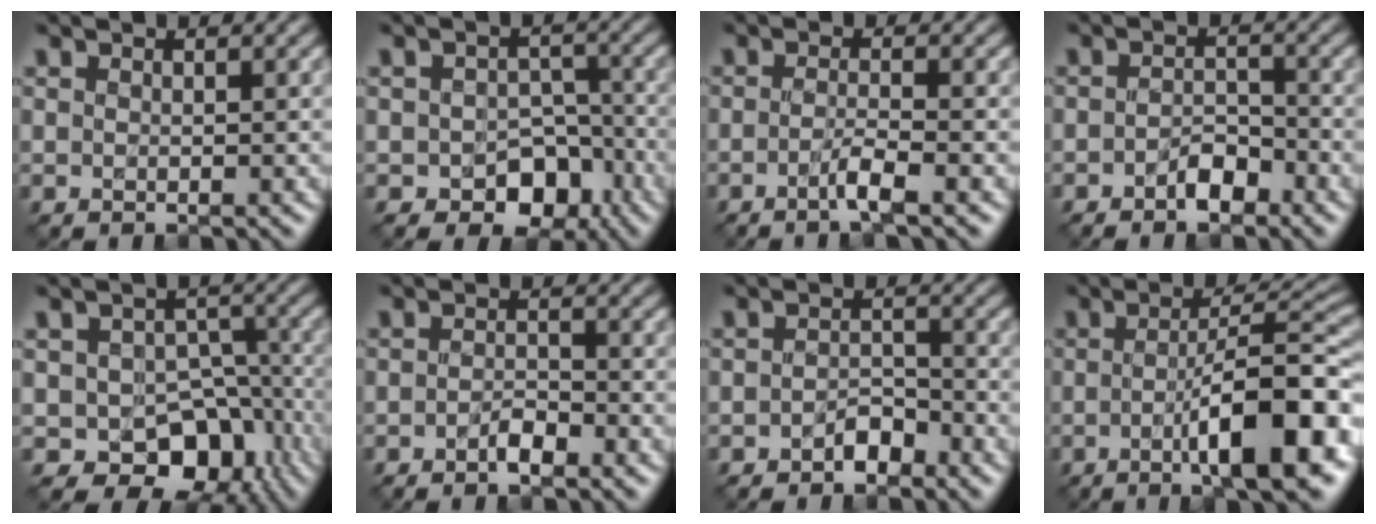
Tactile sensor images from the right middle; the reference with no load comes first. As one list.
[{"total": 5.1, "force": [-2.3, 3.6, 2.7], "torque": [-0.027, -0.005, -0.032]}, {"total": 2.2, "force": [-1.0, 0.1, 2.0], "torque": [-0.034, 0.006, -0.028]}, {"total": 2.2, "force": [-1.5, 1.0, 1.4], "torque": [-0.021, 0.011, -0.028]}, {"total": 8.3, "force": [-3.4, 5.9, 4.8], "torque": [-0.059, -0.013, -0.053]}, {"total": 1.6, "force": [-1.0, 0.5, 1.1], "torque": [-0.022, 0.006, -0.020]}, {"total": 1.8, "force": [-1.3, 0.9, 0.9], "torque": [-0.015, 0.011, -0.026]}, {"total": 10.5, "force": [-3.1, 2.4, 9.7], "torque": [-0.131, 0.012, -0.051]}]